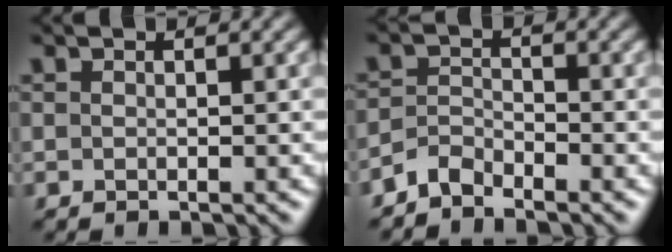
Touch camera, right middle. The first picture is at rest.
{"total": 2.2, "force": [-2.0, 0.7, 0.5], "torque": [-0.011, 0.006, -0.047]}